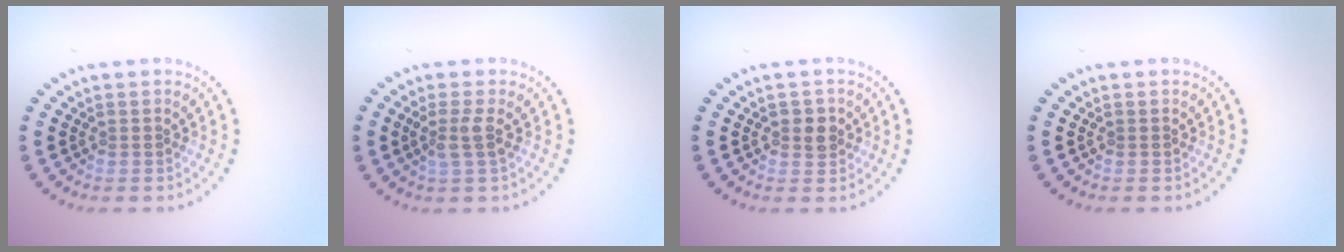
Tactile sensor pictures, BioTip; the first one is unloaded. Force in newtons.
{"total": 1.9, "press": 1.5, "slide": 1.1}
{"total": 1.7, "press": 1.6, "slide": 0.5}
{"total": 0.0}